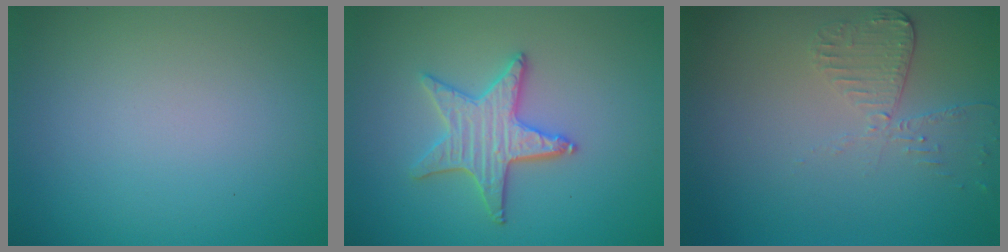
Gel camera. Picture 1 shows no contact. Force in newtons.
{"total": 3.7, "press": 3.6, "slide": 0.8}
{"total": 2.0, "press": 1.9, "slide": 0.6}